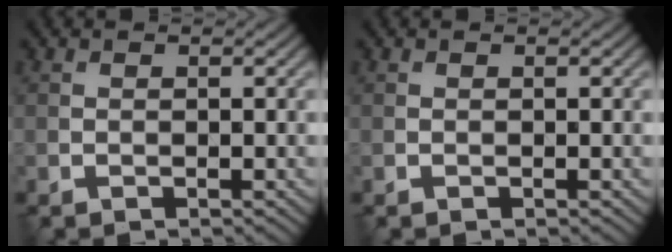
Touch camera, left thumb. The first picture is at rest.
{"total": 0.0}